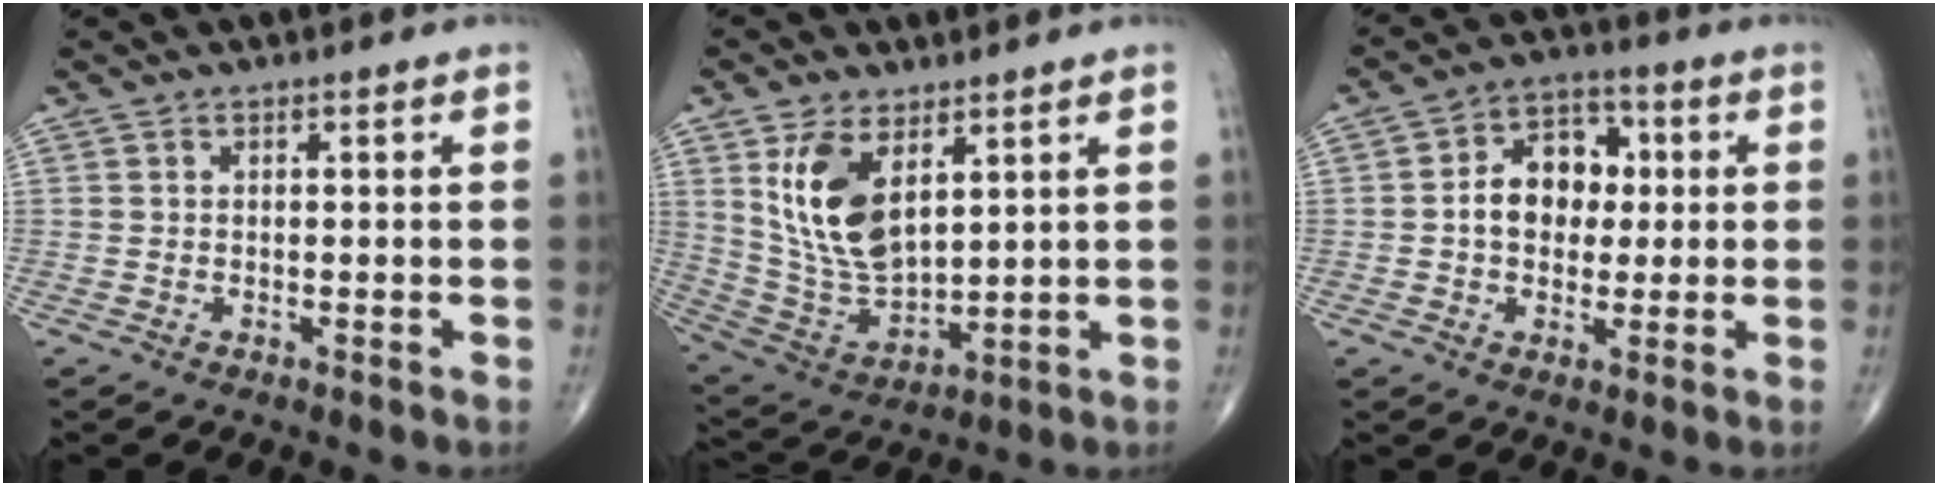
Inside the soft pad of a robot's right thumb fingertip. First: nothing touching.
{"total": 12.7, "force": [4.8, 6.7, 9.6], "torque": [-0.175, -0.025, 0.111]}
{"total": 10.2, "force": [0.5, 7.7, 6.7], "torque": [-0.071, 0.023, 0.001]}